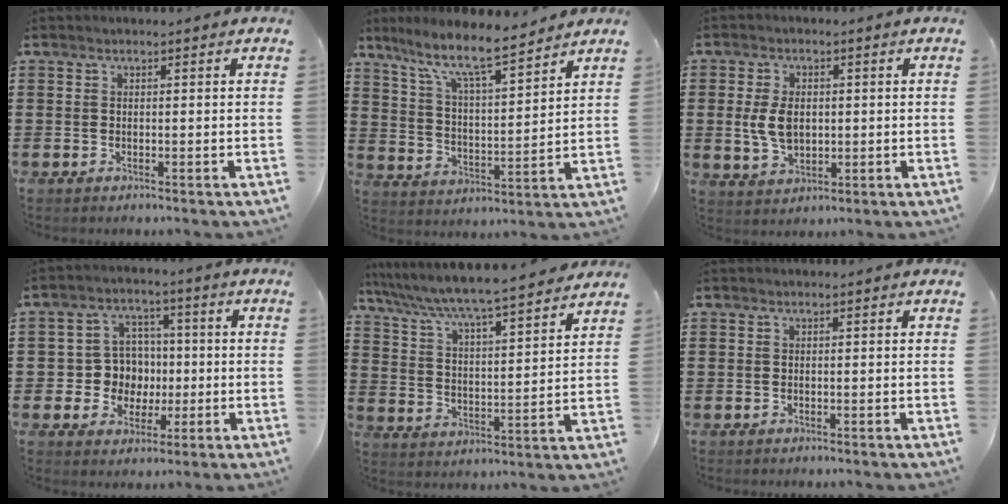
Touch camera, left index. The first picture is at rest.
{"total": 8.9, "force": [7.3, 1.2, 5.0], "torque": [-0.124, -0.036, 0.123]}
{"total": 5.6, "force": [0.4, 3.7, 4.2], "torque": [-0.100, 0.001, -0.002]}
{"total": 6.7, "force": [-0.2, 6.5, 1.8], "torque": [-0.052, 0.015, -0.002]}
{"total": 5.6, "force": [5.2, -0.3, 2.2], "torque": [-0.068, -0.039, 0.080]}
{"total": 0.0}